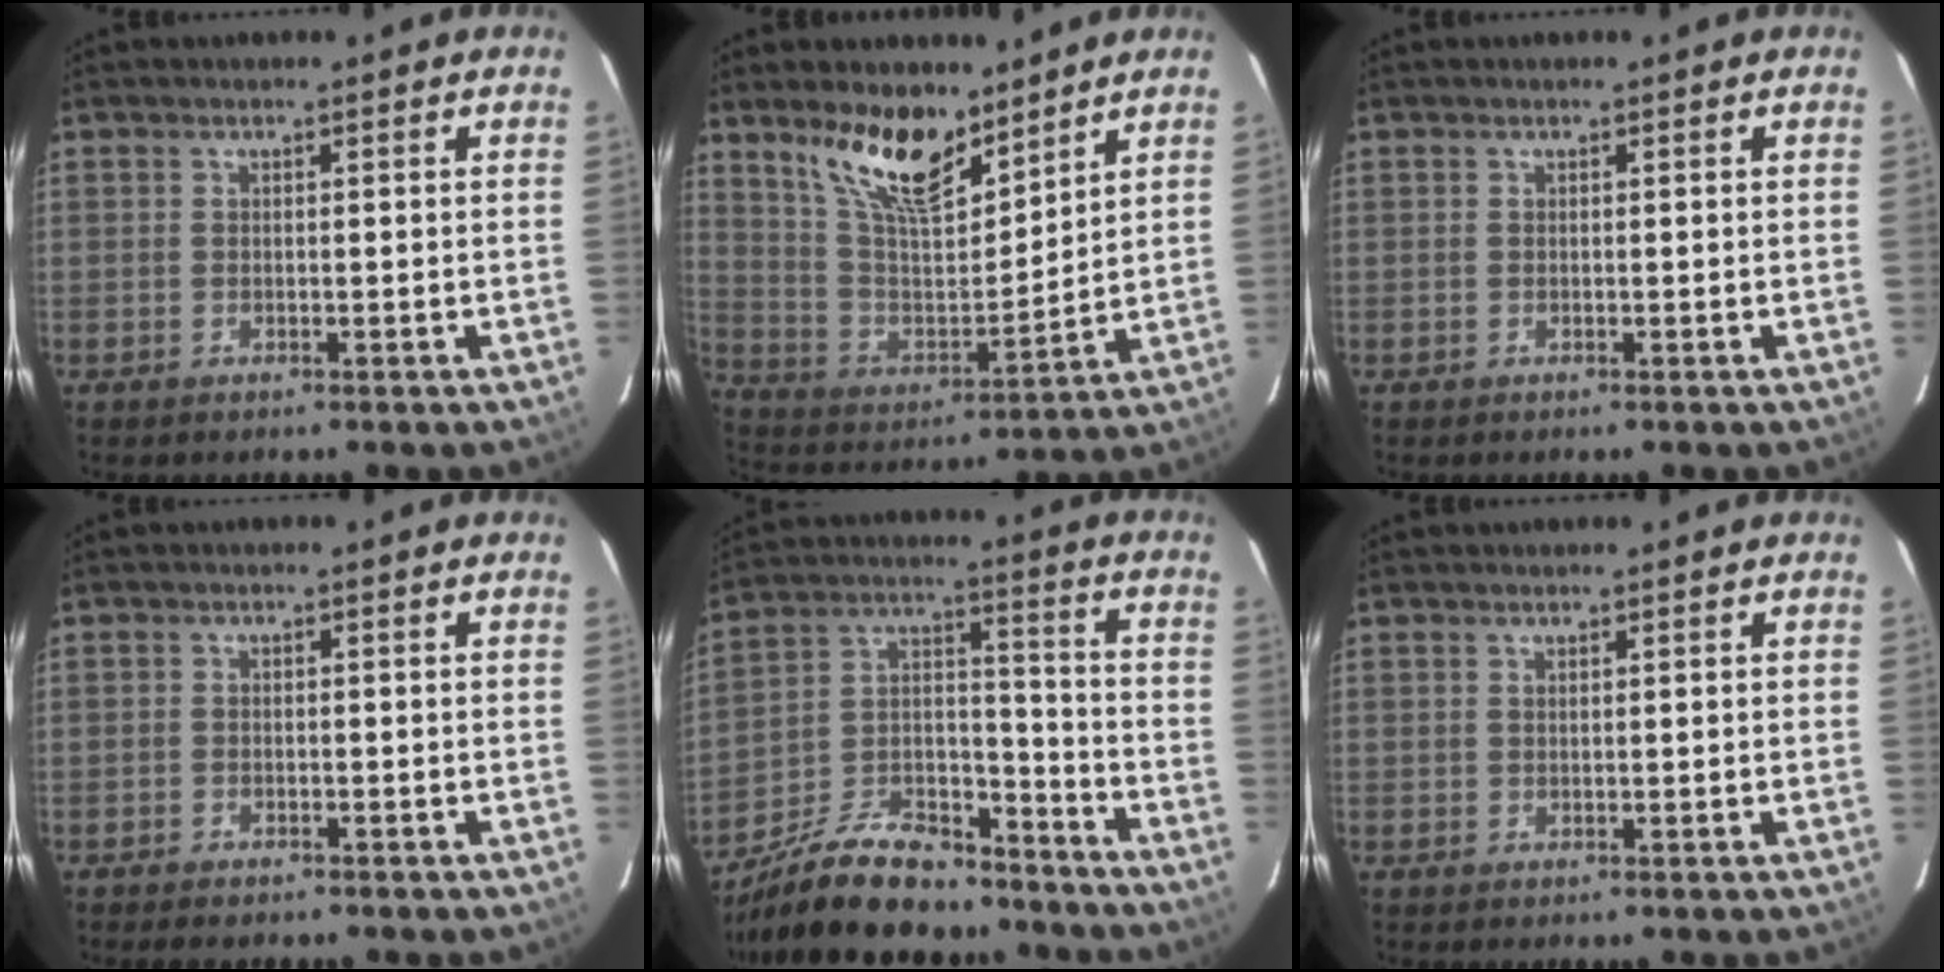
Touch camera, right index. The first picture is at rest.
{"total": 14.5, "force": [10.3, 5.2, 8.6], "torque": [-0.163, -0.004, 0.202]}
{"total": 0.0}
{"total": 2.9, "force": [-2.6, 1.0, 1.0], "torque": [-0.030, -0.004, -0.042]}
{"total": 19.2, "force": [-14.8, 8.3, 9.2], "torque": [-0.191, 0.025, -0.237]}
{"total": 0.0}